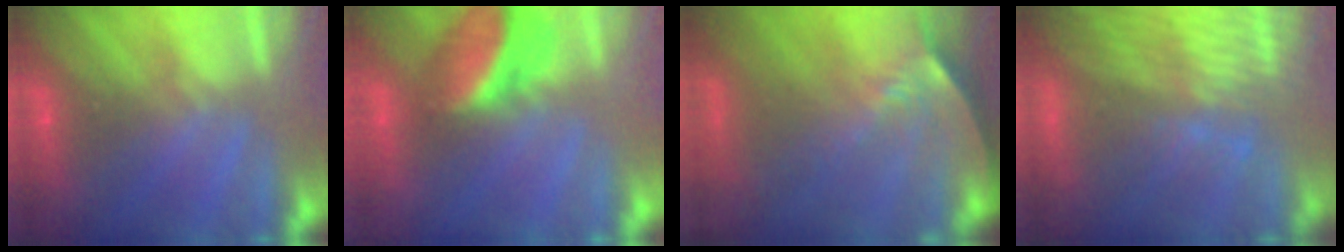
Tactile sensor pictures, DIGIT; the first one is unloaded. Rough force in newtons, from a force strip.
{"total": 2.6}
{"total": 7.5}
{"total": 8.0}